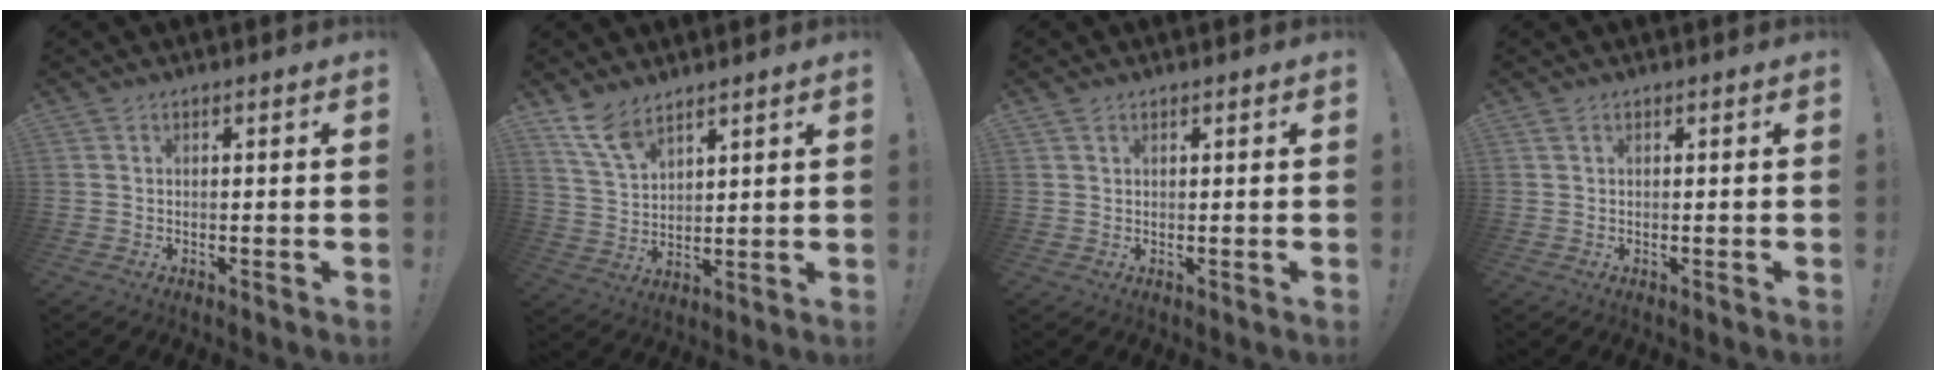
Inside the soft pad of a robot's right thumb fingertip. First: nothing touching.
{"total": 8.9, "force": [6.9, 3.8, 4.1], "torque": [-0.090, -0.035, 0.137]}
{"total": 1.2, "force": [1.0, 0.6, 0.2], "torque": [-0.002, -0.001, 0.019]}
{"total": 0.6, "force": [0.3, 0.3, 0.4], "torque": [-0.010, 0.002, 0.007]}